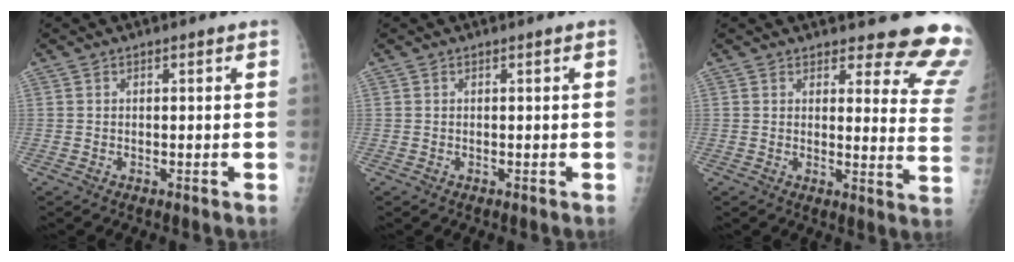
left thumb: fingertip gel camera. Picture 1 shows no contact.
{"total": 0.0}
{"total": 14.6, "force": [13.7, 3.6, 3.6], "torque": [0.013, -0.132, 0.123]}